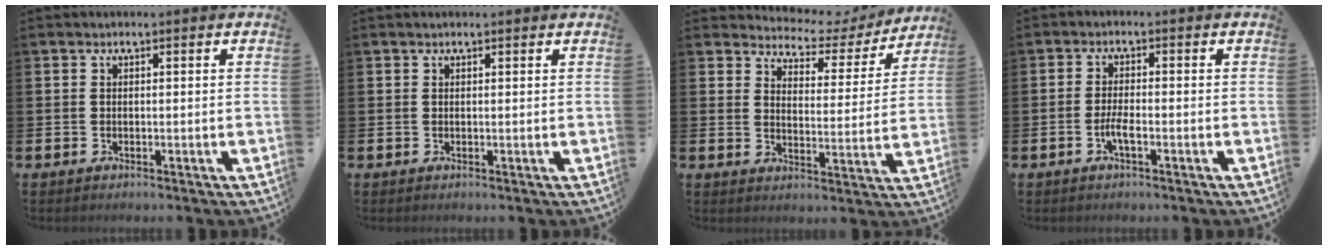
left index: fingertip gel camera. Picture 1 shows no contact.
{"total": 0.0}
{"total": 3.8, "force": [3.5, 1.6, 0.2], "torque": [-0.026, -0.036, 0.050]}
{"total": 2.4, "force": [-1.1, 0.5, 2.1], "torque": [-0.037, 0.002, -0.020]}